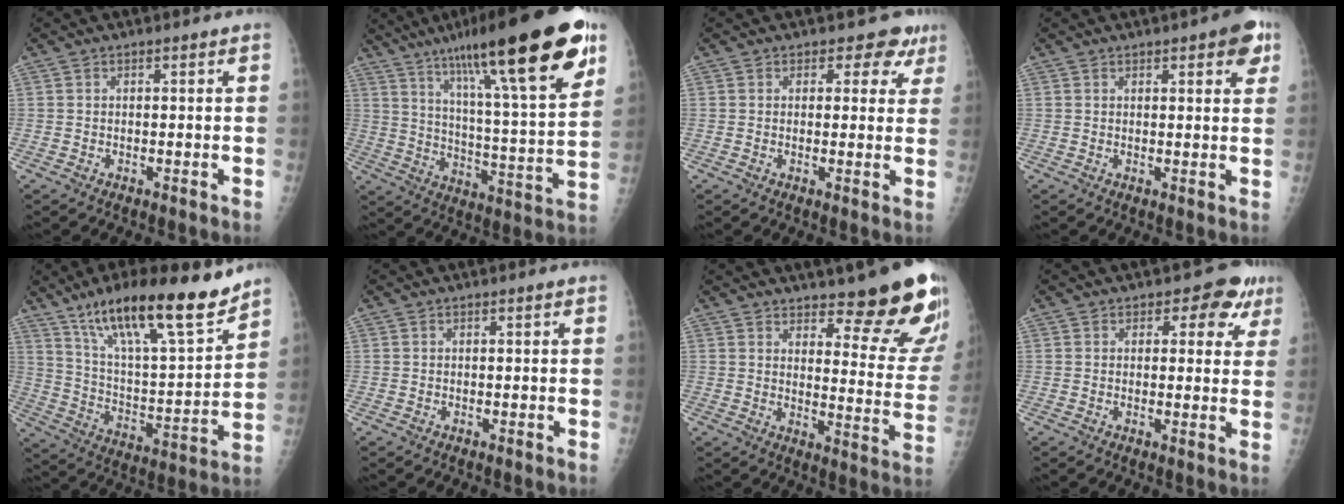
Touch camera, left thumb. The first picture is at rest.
{"total": 28.7, "force": [16.5, 5.2, 22.9], "torque": [-0.345, -0.037, 0.259]}
{"total": 4.8, "force": [3.1, 3.3, 1.4], "torque": [0.019, -0.015, 0.024]}
{"total": 6.1, "force": [3.1, 2.1, 4.8], "torque": [-0.038, -0.008, 0.031]}
{"total": 22.3, "force": [15.8, 5.1, 14.9], "torque": [-0.223, -0.070, 0.271]}
{"total": 0.0}
{"total": 16.5, "force": [12.4, 4.3, 10.0], "torque": [-0.082, -0.101, 0.156]}
{"total": 6.2, "force": [3.1, 4.1, 3.6], "torque": [0.004, -0.007, 0.030]}